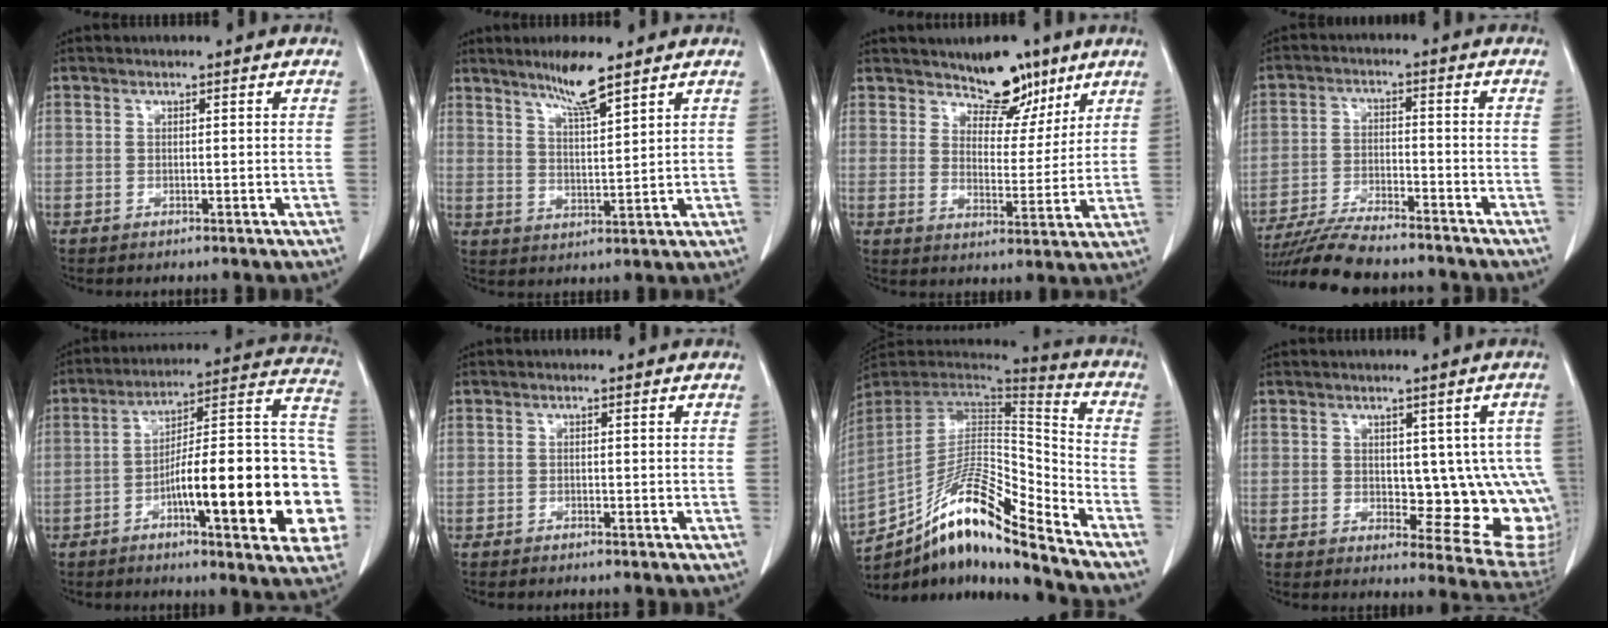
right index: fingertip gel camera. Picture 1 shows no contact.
{"total": 6.6, "force": [4.9, 0.1, 4.4], "torque": [-0.083, -0.005, 0.091]}
{"total": 7.4, "force": [5.8, 3.6, 2.9], "torque": [-0.031, -0.007, 0.092]}
{"total": 13.7, "force": [-12.4, 1.7, 5.6], "torque": [-0.092, -0.010, -0.193]}
{"total": 24.4, "force": [-6.5, 4.1, 23.1], "torque": [-0.250, 0.026, -0.084]}
{"total": 1.2, "force": [-1.1, 0.0, 0.5], "torque": [-0.006, 0.000, -0.011]}
{"total": 18.8, "force": [-14.1, 1.8, 12.3], "torque": [-0.237, 0.008, -0.254]}
{"total": 10.8, "force": [0.2, 5.3, 9.4], "torque": [-0.088, -0.004, 0.016]}